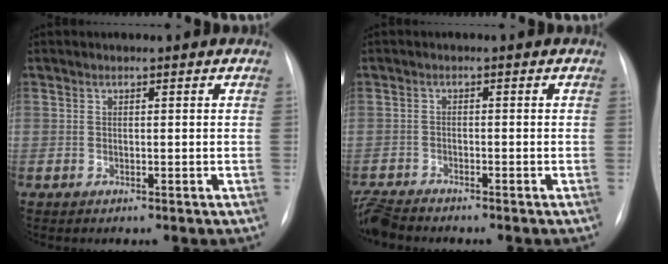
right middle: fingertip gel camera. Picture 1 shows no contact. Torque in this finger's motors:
{"motor_torque": [0.13, -0.35, 0.00, 0.01]}